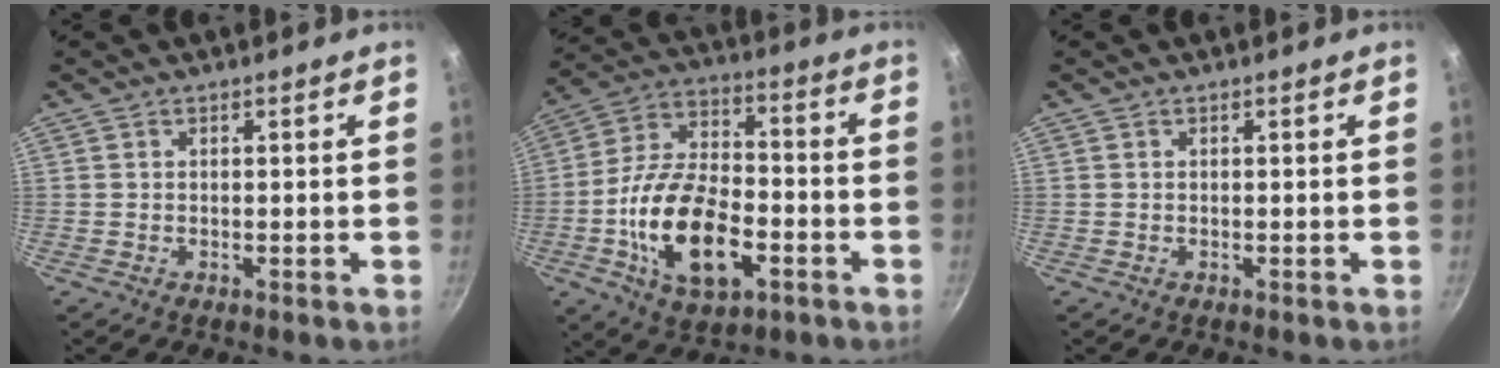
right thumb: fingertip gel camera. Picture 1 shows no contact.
{"total": 19.1, "force": [-5.8, 10.3, 15.0], "torque": [-0.261, 0.031, -0.104]}
{"total": 0.0}